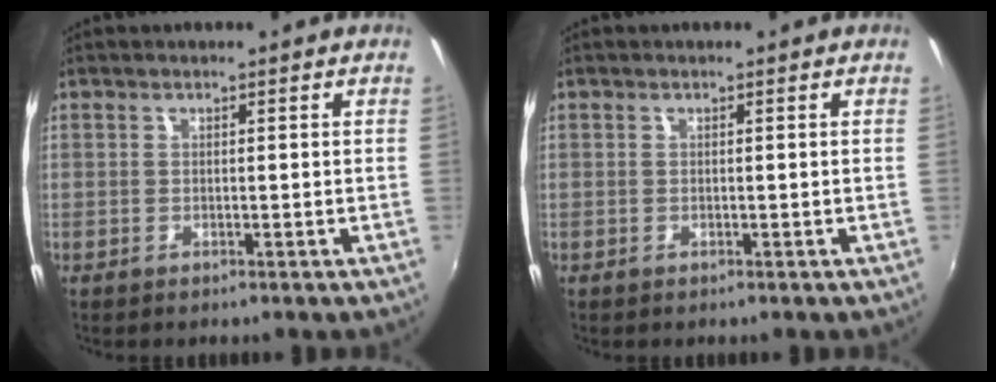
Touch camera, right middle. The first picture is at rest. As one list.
[{"total": 0.0}]